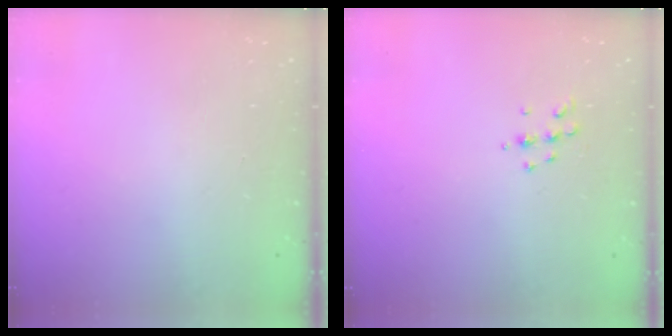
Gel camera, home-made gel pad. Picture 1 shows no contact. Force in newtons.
{"total": 4.7, "press": 4.6, "slide": 0.8}